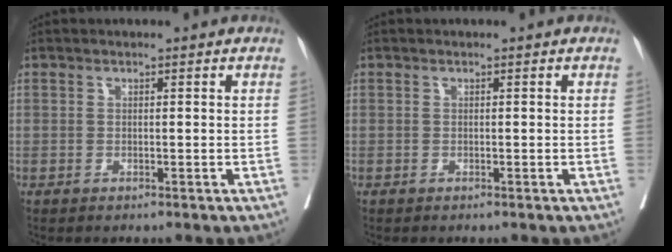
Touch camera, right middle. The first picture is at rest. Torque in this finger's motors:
{"motor_torque": [0.20, -0.13, 0.10, 0.02]}